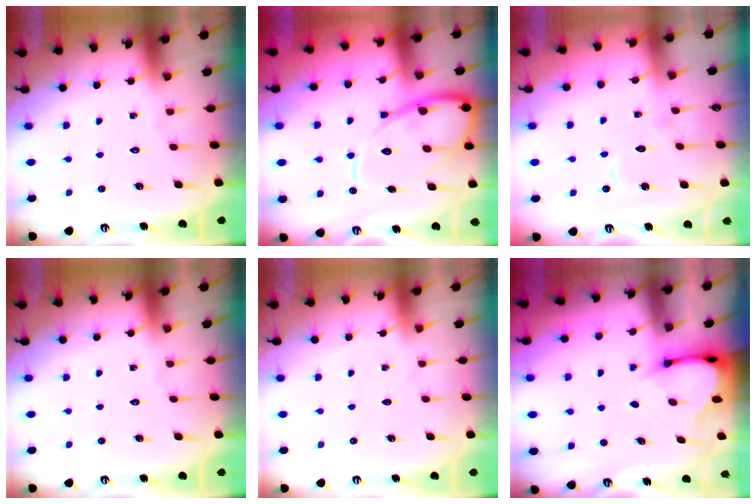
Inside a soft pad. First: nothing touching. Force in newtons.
{"total": 13.2, "press": 13.1, "slide": 1.2}
{"total": 4.0, "press": 4.0, "slide": 0.1}
{"total": 0.0}
{"total": 0.0}
{"total": 3.4, "press": 3.4, "slide": 0.2}